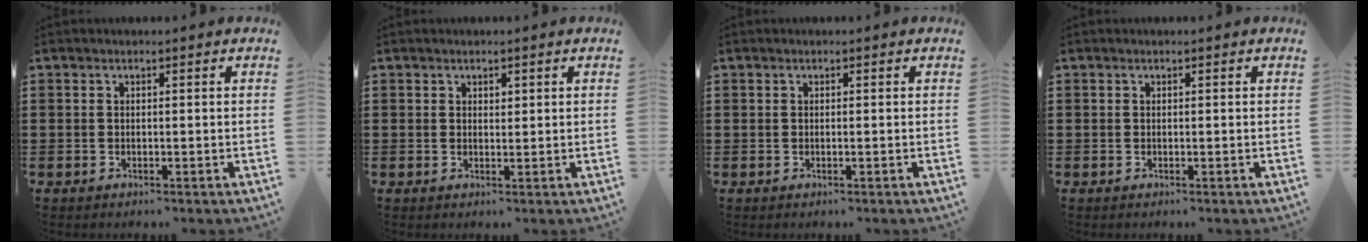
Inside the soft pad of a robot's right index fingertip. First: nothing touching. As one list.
[{"total": 1.0, "force": [0.7, 0.6, 0.3], "torque": [-0.006, 0.003, 0.014]}, {"total": 0.0}, {"total": 0.0}]